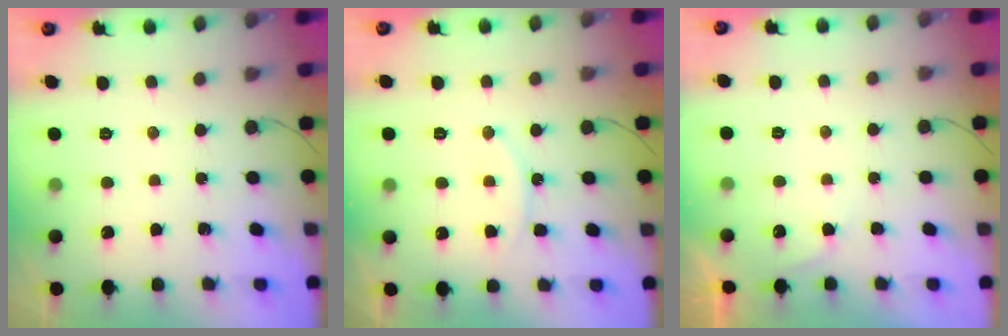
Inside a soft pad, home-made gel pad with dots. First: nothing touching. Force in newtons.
{"total": 10.4, "press": 10.4, "slide": 0.8}
{"total": 3.8, "press": 3.3, "slide": 1.9}